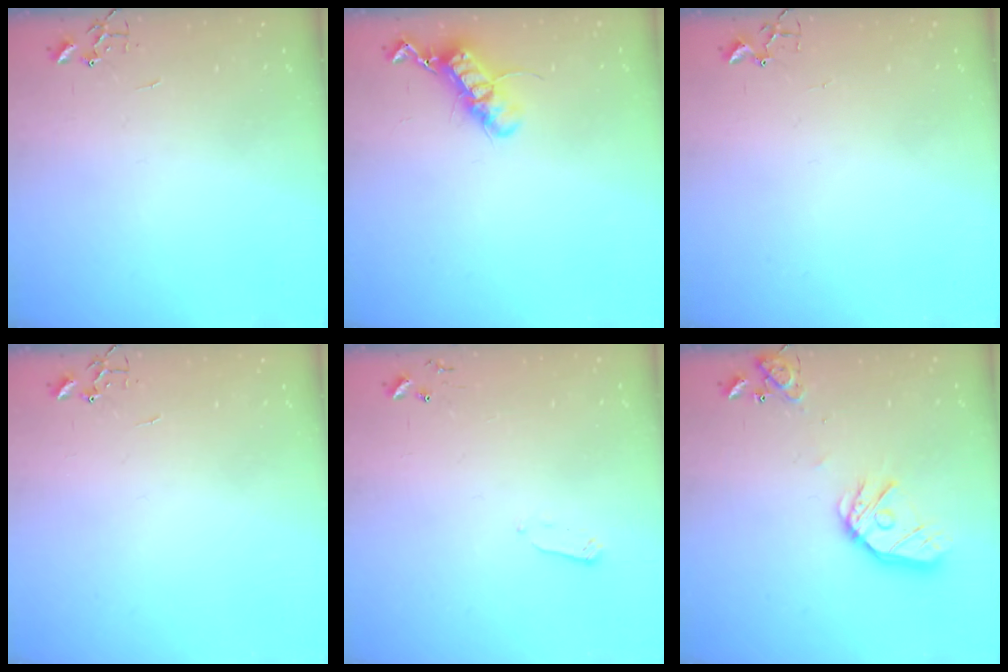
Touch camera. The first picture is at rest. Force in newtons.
{"total": 12.2, "press": 12.2, "slide": 0.9}
{"total": 3.0, "press": 2.9, "slide": 0.4}
{"total": 0.0}
{"total": 2.4, "press": 2.4, "slide": 0.4}
{"total": 15.4, "press": 15.3, "slide": 2.1}